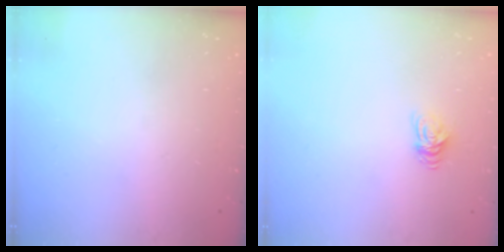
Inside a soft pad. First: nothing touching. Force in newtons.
{"total": 6.3, "press": 6.3, "slide": 0.6}